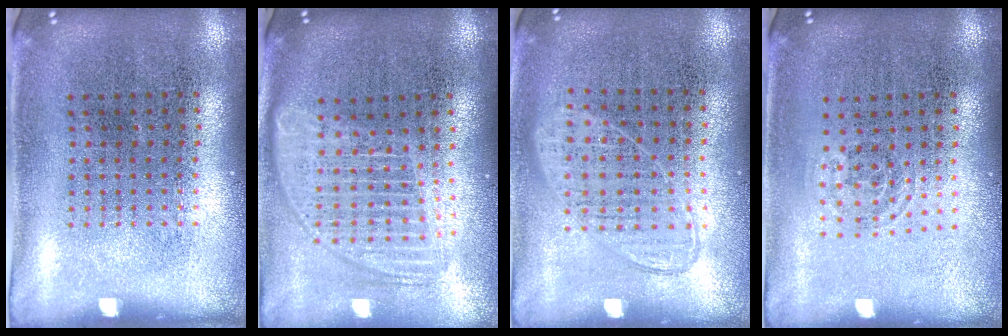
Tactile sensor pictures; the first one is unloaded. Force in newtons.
{"total": 1.8, "press": 1.5, "slide": 1.0}
{"total": 0.9, "press": 0.8, "slide": 0.4}
{"total": 0.8, "press": 0.5, "slide": 0.6}